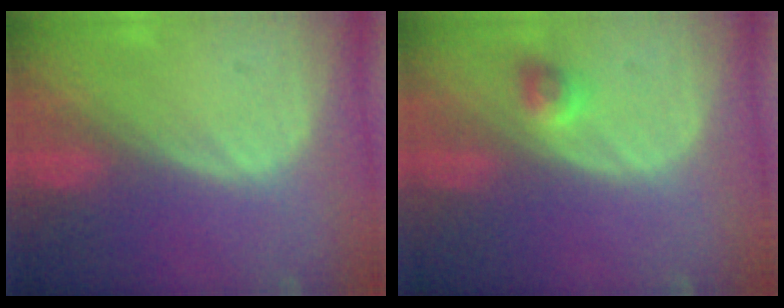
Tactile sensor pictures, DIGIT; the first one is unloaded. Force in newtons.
{"total": 2.3, "press": 2.0, "slide": 1.1}